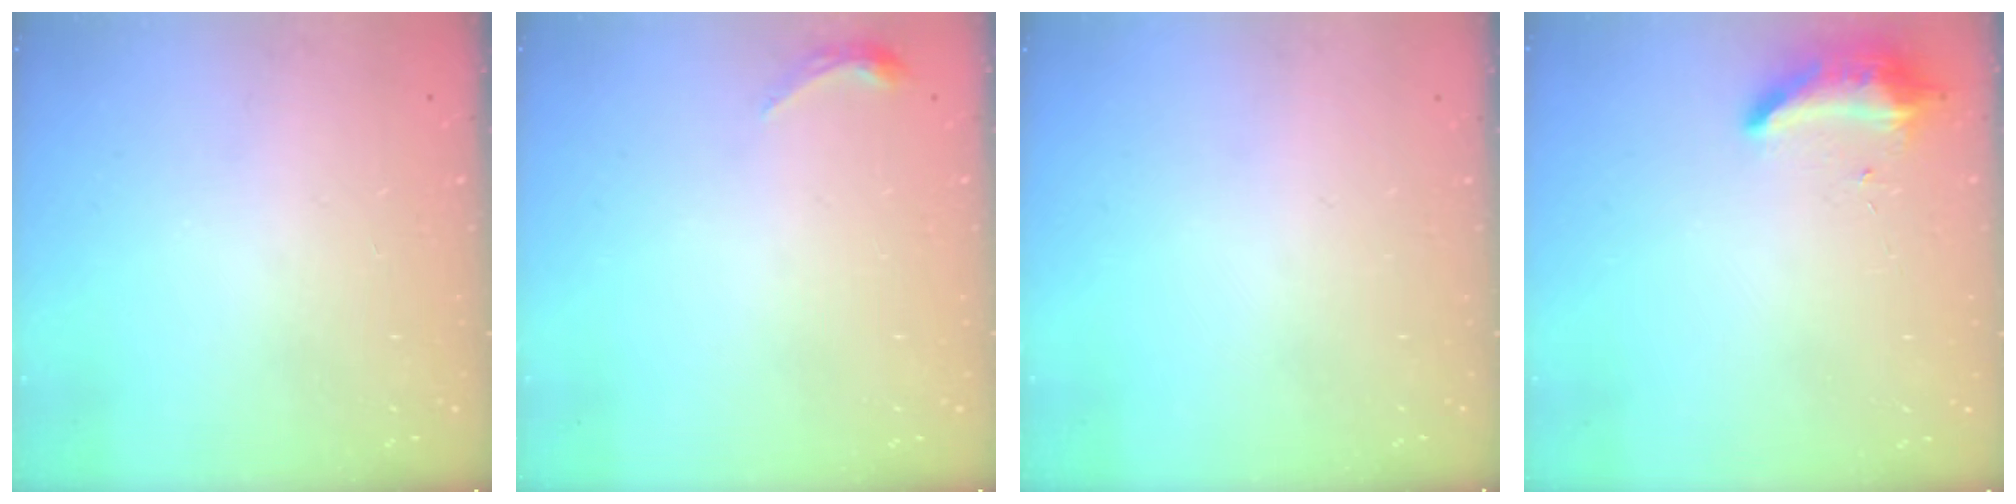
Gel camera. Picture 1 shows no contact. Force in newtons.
{"total": 3.4, "press": 3.3, "slide": 0.6}
{"total": 0.0}
{"total": 8.4, "press": 8.4, "slide": 0.4}